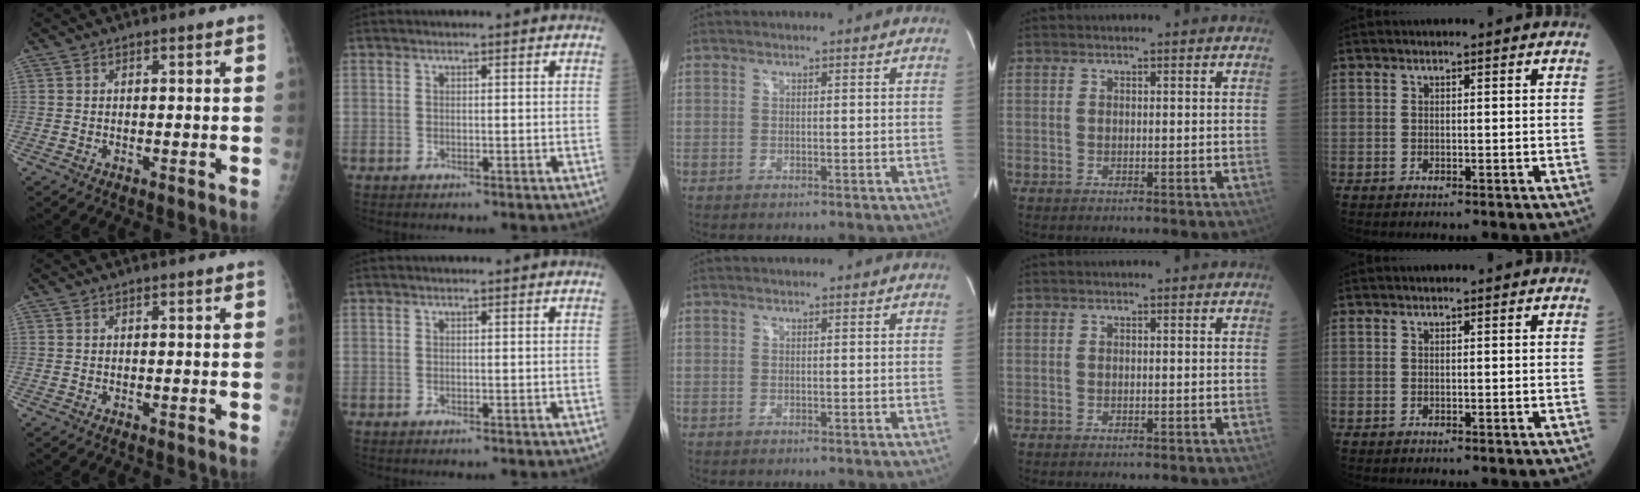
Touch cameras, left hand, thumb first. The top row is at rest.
{}